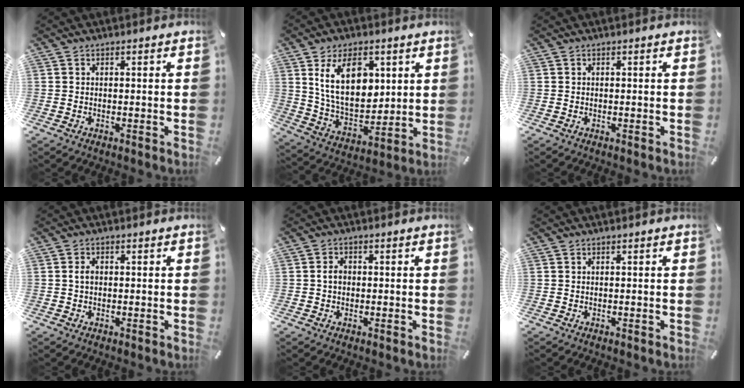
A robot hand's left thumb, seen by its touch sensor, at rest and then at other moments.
{"total": 15.3, "force": [6.1, 9.8, 10.1], "torque": [-0.187, -0.016, 0.109]}
{"total": 0.0}
{"total": 1.8, "force": [0.0, 1.2, 1.3], "torque": [-0.027, 0.004, -0.002]}
{"total": 2.4, "force": [-0.2, 1.8, 1.5], "torque": [-0.030, 0.006, -0.005]}
{"total": 0.0}